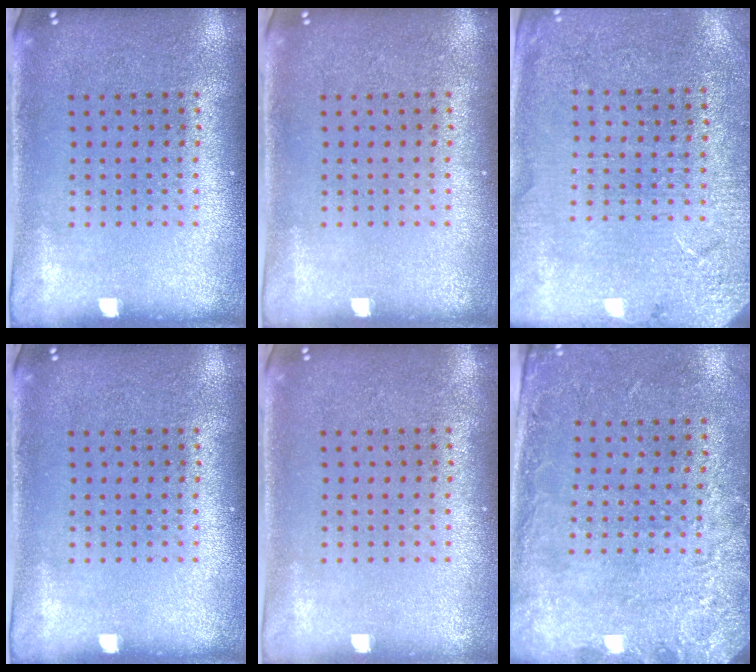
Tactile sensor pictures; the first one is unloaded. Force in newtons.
{"total": 0.0}
{"total": 2.5, "press": 2.5, "slide": 0.2}
{"total": 0.0}
{"total": 0.0}
{"total": 2.7, "press": 1.9, "slide": 1.9}